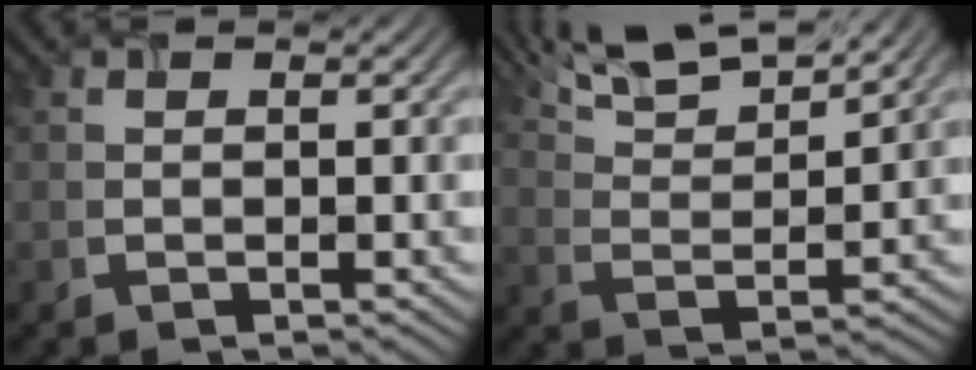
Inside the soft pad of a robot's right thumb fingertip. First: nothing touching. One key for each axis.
{"total": 8.7, "fx": 7.1, "fy": 1.9, "fz": 4.7, "tx": -0.102, "ty": 0.014, "tz": 0.127}